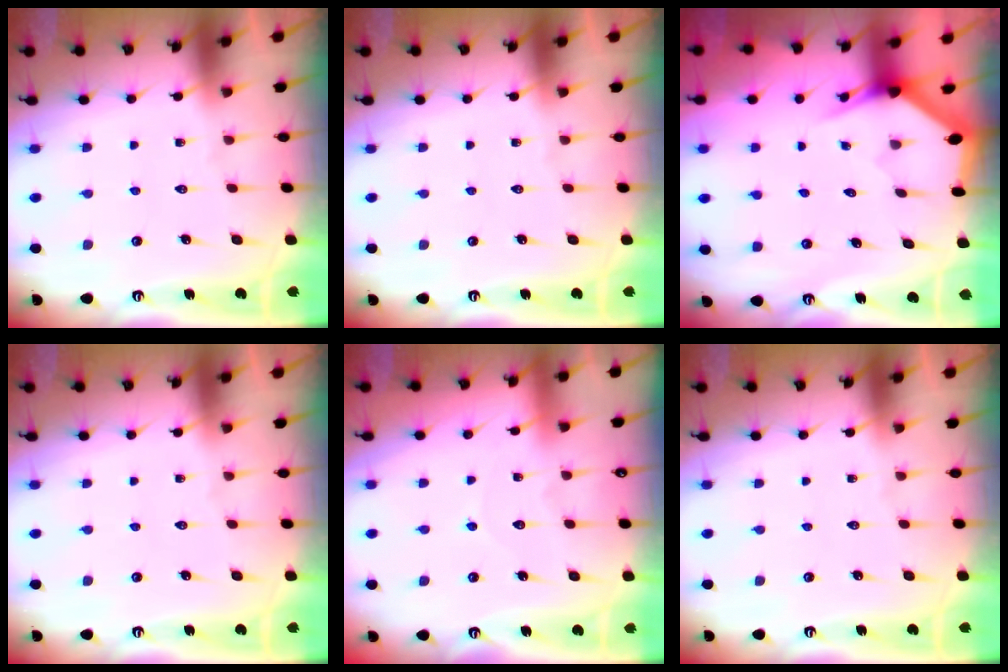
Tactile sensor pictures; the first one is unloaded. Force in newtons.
{"total": 0.0}
{"total": 3.0, "press": 3.0, "slide": 0.1}
{"total": 0.0}
{"total": 4.4, "press": 4.4, "slide": 0.4}
{"total": 0.0}